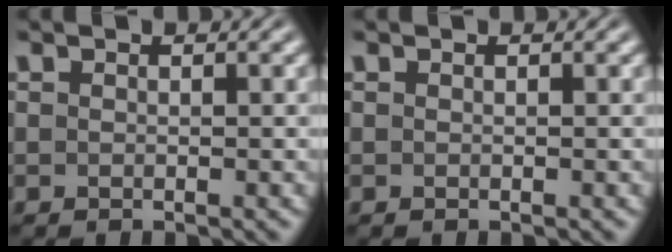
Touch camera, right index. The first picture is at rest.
{"total": 0.0}